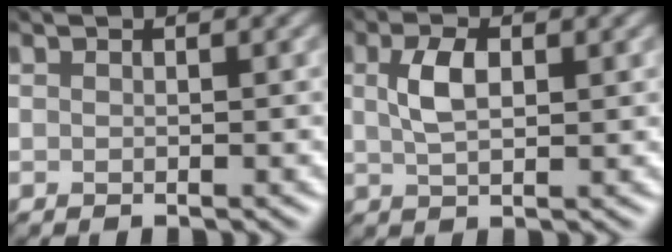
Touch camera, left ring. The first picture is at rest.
{"total": 2.5, "force": [-0.1, 1.2, 2.1], "torque": [-0.046, -0.002, -0.002]}